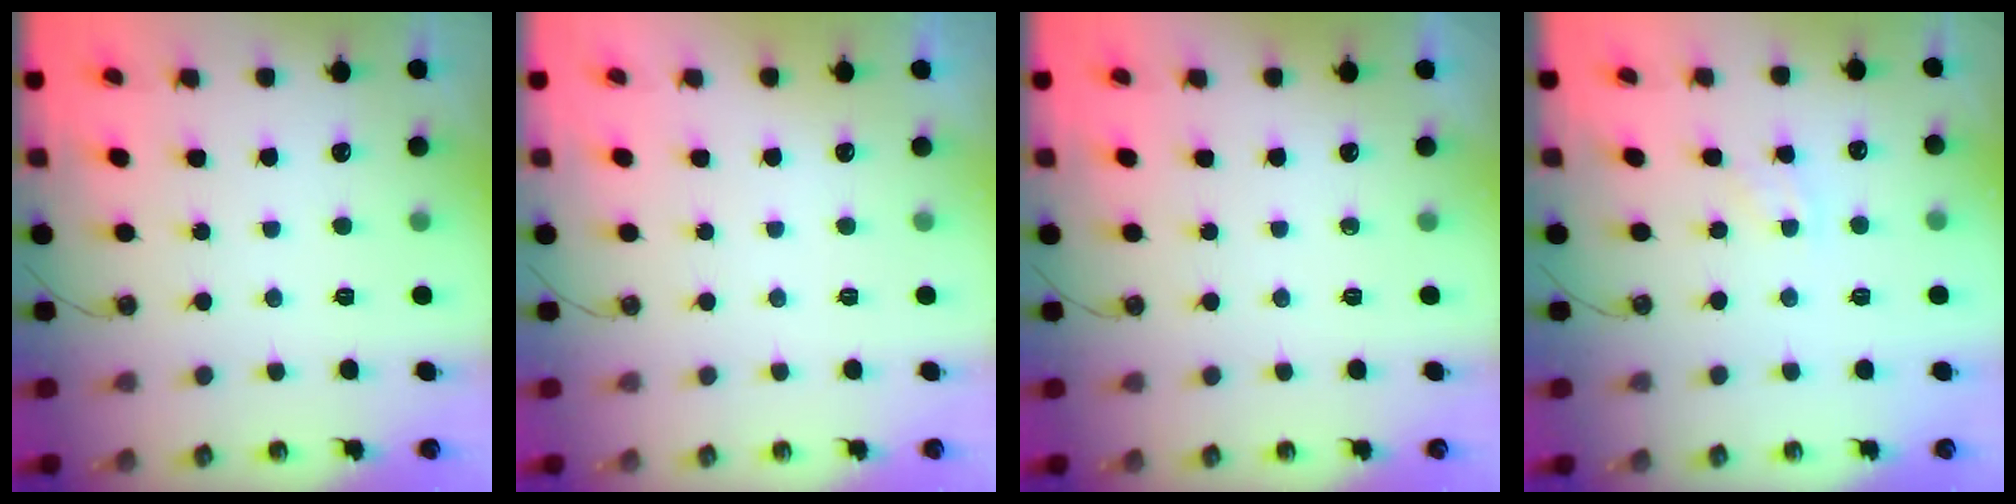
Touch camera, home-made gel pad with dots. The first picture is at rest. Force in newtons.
{"total": 0.0}
{"total": 0.0}
{"total": 3.8, "press": 3.7, "slide": 0.5}